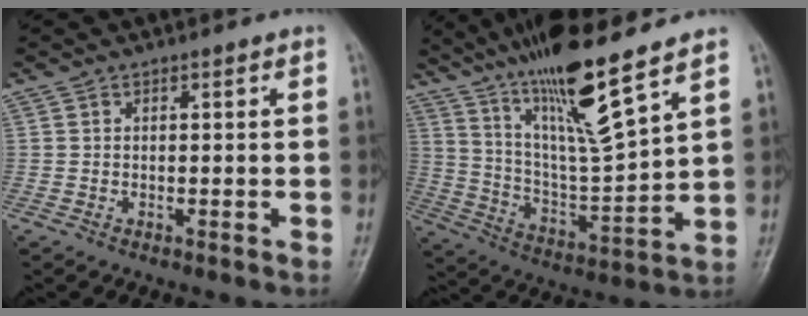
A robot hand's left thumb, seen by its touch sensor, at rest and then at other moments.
{"total": 17.9, "force": [12.3, 1.7, 12.9], "torque": [-0.219, -0.066, 0.229]}